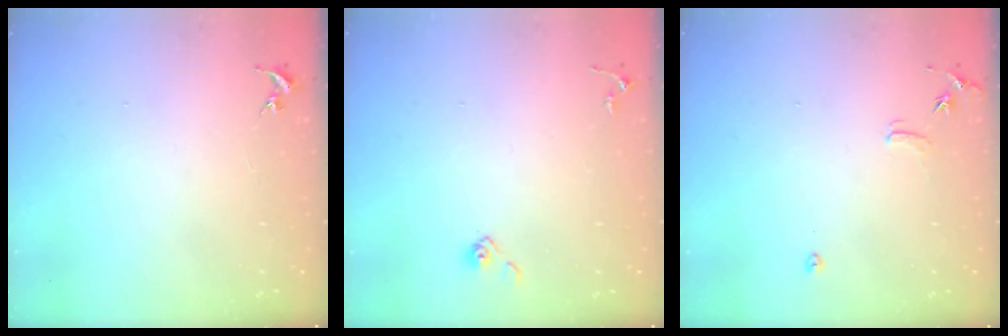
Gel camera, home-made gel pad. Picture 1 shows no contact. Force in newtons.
{"total": 3.3, "press": 3.3, "slide": 0.4}
{"total": 6.9, "press": 6.9, "slide": 0.7}